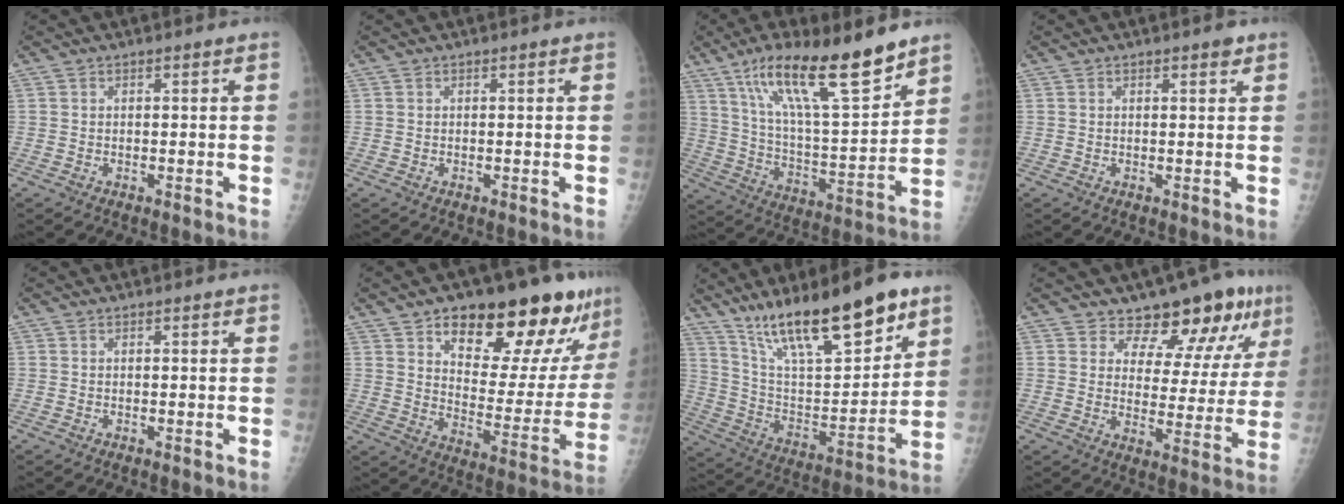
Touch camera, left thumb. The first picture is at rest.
{"total": 0.0}
{"total": 20.8, "force": [13.8, 4.6, 14.9], "torque": [-0.233, -0.064, 0.243]}
{"total": 1.3, "force": [0.8, 0.4, 0.9], "torque": [-0.009, -0.004, 0.011]}
{"total": 0.0}
{"total": 22.8, "force": [14.5, 8.7, 15.2], "torque": [-0.157, -0.063, 0.217]}
{"total": 24.2, "force": [16.1, 6.7, 16.8], "torque": [-0.251, -0.060, 0.283]}
{"total": 13.5, "force": [9.9, 6.3, 6.7], "torque": [-0.040, -0.065, 0.128]}